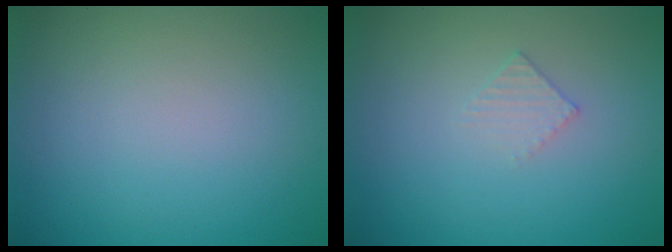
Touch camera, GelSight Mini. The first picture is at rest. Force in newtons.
{"total": 1.1, "press": 1.1, "slide": 0.0}